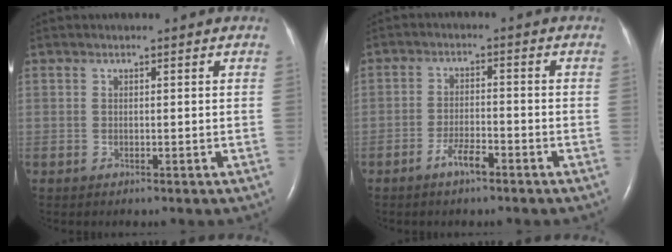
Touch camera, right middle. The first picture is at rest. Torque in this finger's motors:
{"motor_torque": [0.57, -0.50, 0.19, 0.08]}